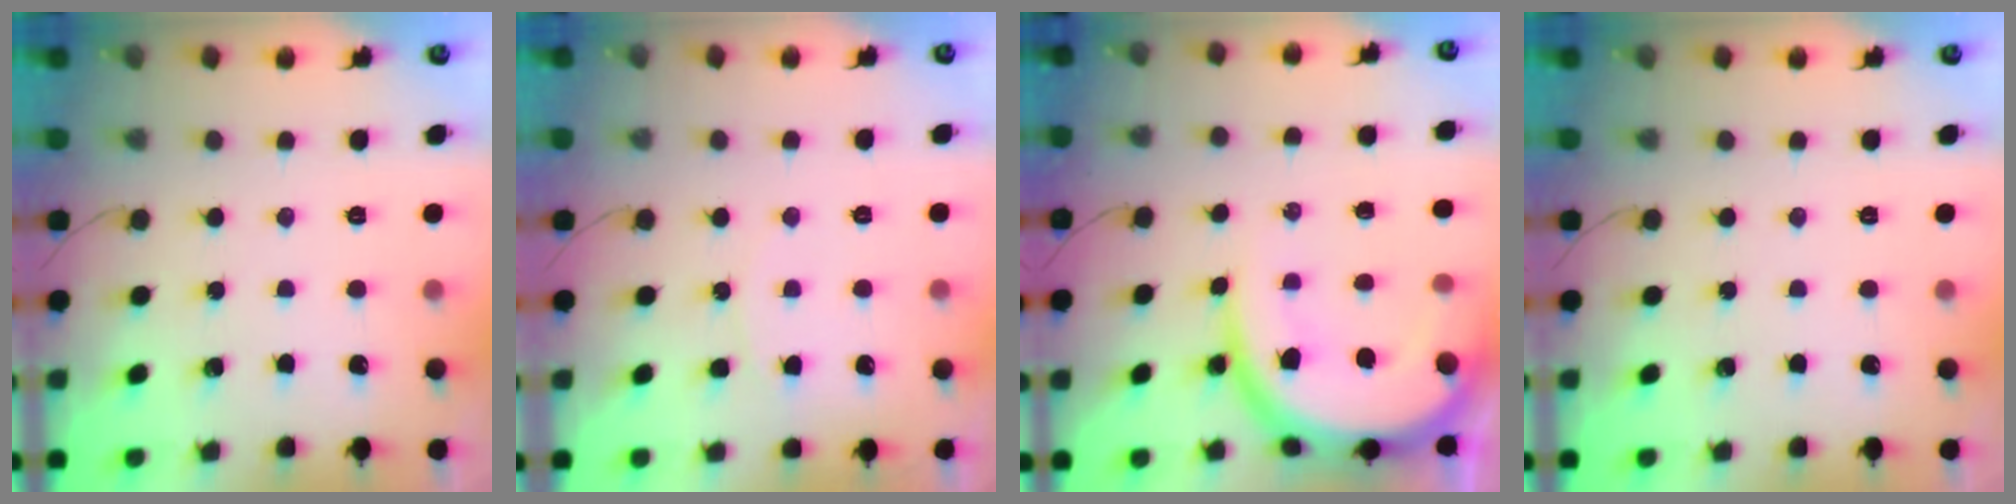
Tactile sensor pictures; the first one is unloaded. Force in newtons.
{"total": 3.9, "press": 3.8, "slide": 0.5}
{"total": 16.2, "press": 16.1, "slide": 1.6}
{"total": 0.0}